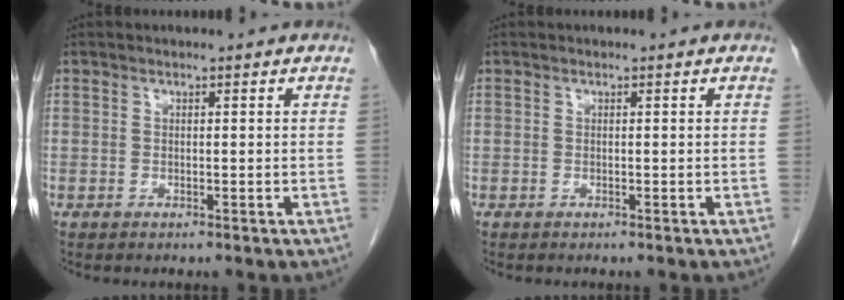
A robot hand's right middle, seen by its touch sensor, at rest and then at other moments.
{"total": 0.0}